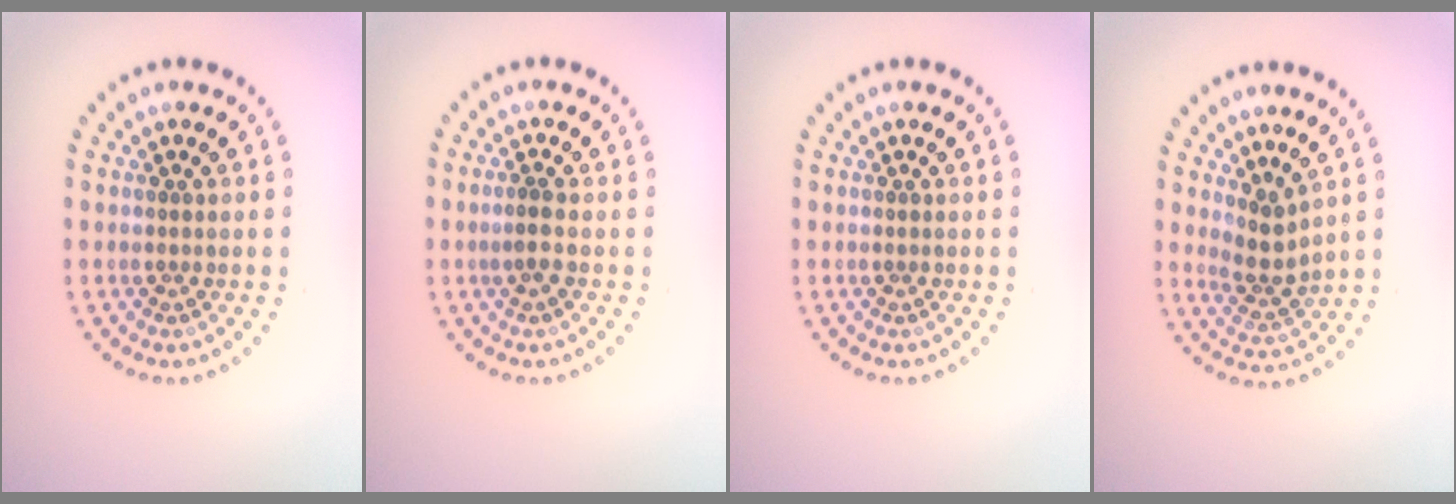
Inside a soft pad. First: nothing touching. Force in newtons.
{"total": 1.2, "press": 1.0, "slide": 0.7}
{"total": 0.0}
{"total": 2.5, "press": 1.8, "slide": 1.7}